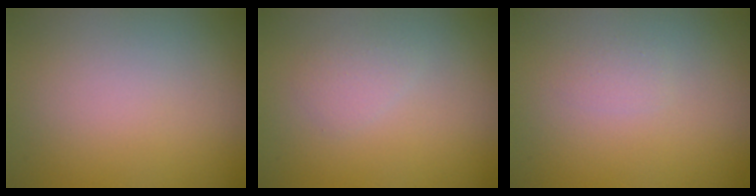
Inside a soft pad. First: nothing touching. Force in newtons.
{"total": 1.1, "press": 1.1, "slide": 0.1}
{"total": 0.7, "press": 0.7, "slide": 0.1}